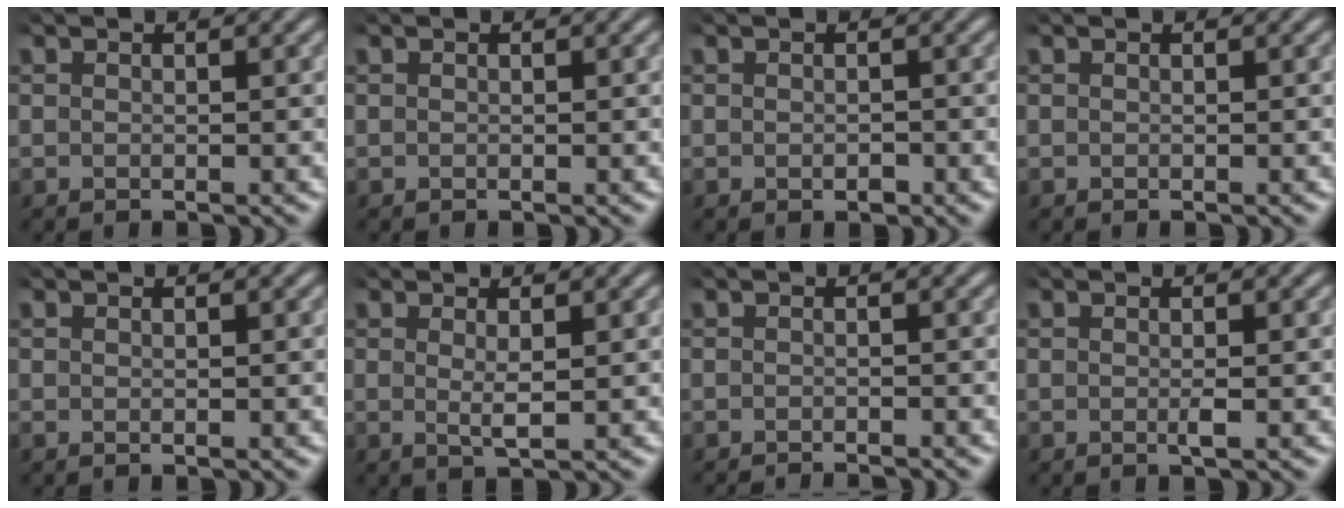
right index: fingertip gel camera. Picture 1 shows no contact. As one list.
[{"total": 0.0}, {"total": 0.8, "force": [-0.6, 0.4, 0.4], "torque": [-0.007, -0.003, -0.010]}, {"total": 0.0}, {"total": 0.0}, {"total": 1.6, "force": [0.3, 0.0, 1.6], "torque": [-0.034, -0.012, 0.012]}, {"total": 2.3, "force": [-2.3, 0.2, 0.0], "torque": [-0.002, -0.009, -0.034]}, {"total": 0.7, "force": [-0.2, 0.0, 0.7], "torque": [-0.013, -0.004, -0.005]}]